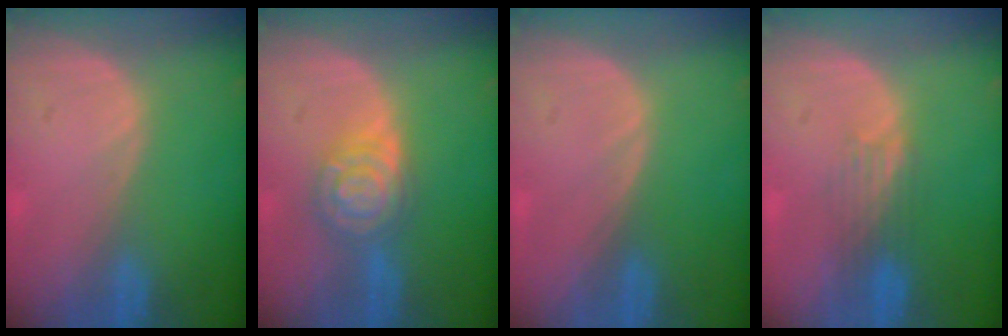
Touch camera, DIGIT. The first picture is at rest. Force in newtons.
{"total": 6.3, "press": 6.3, "slide": 0.5}
{"total": 0.0}
{"total": 3.6, "press": 3.0, "slide": 2.0}